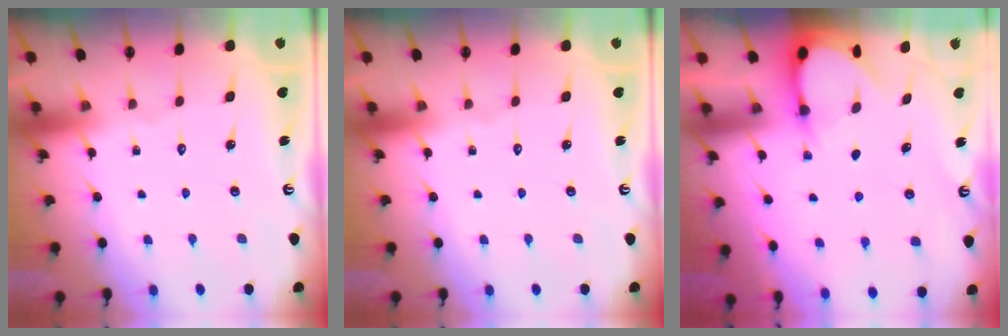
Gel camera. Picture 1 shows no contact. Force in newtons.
{"total": 0.0}
{"total": 3.1, "press": 3.1, "slide": 0.4}